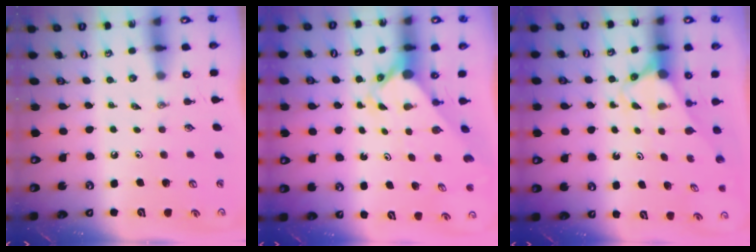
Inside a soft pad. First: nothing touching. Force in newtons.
{"total": 2.7, "press": 2.6, "slide": 0.3}
{"total": 2.7, "press": 2.7, "slide": 0.2}